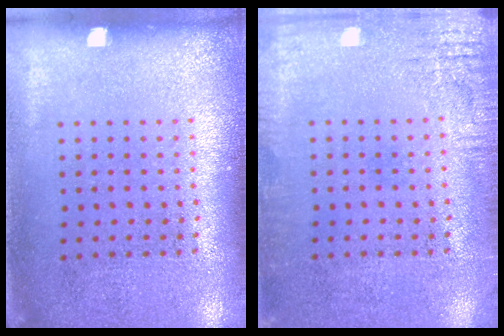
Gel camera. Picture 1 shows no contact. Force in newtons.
{"total": 2.3, "press": 2.3, "slide": 0.3}